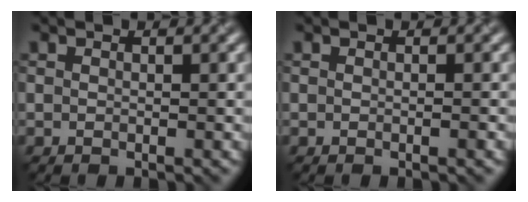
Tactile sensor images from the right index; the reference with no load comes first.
{"total": 0.0}